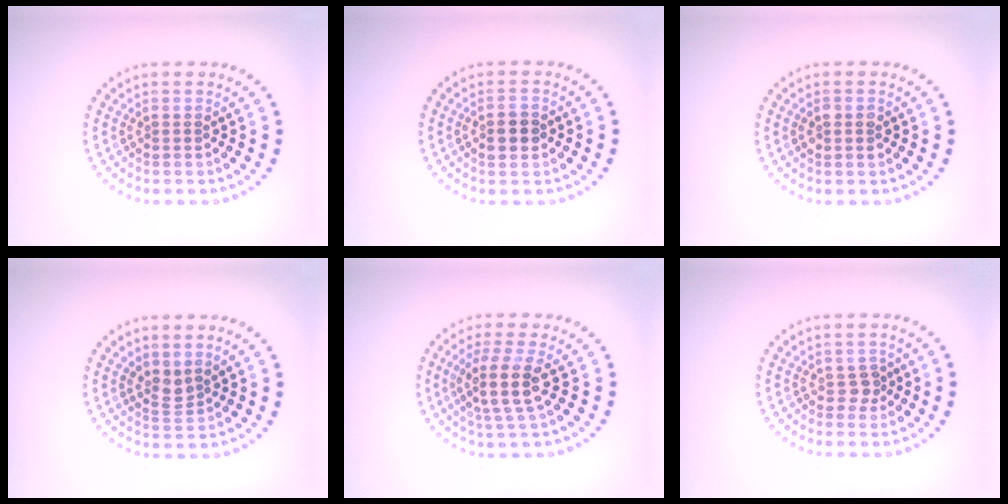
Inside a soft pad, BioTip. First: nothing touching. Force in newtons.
{"total": 2.6, "press": 2.6, "slide": 0.1}
{"total": 1.3, "press": 1.3, "slide": 0.1}
{"total": 1.8, "press": 1.3, "slide": 1.2}
{"total": 3.6, "press": 3.0, "slide": 1.9}
{"total": 1.2, "press": 0.9, "slide": 0.7}